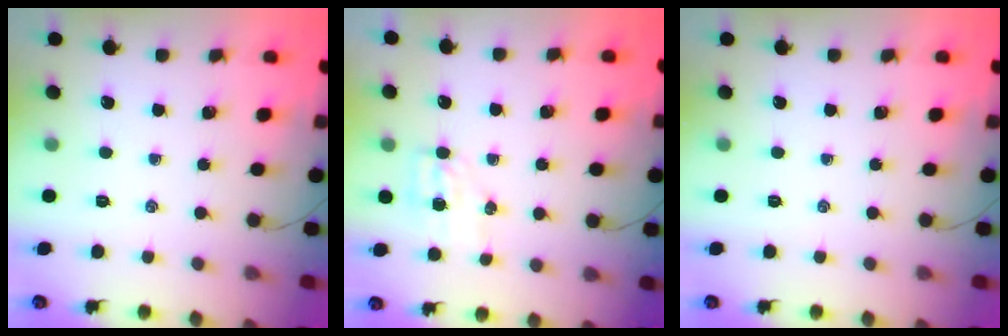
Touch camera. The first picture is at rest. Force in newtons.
{"total": 4.3, "press": 4.2, "slide": 0.7}
{"total": 0.0}